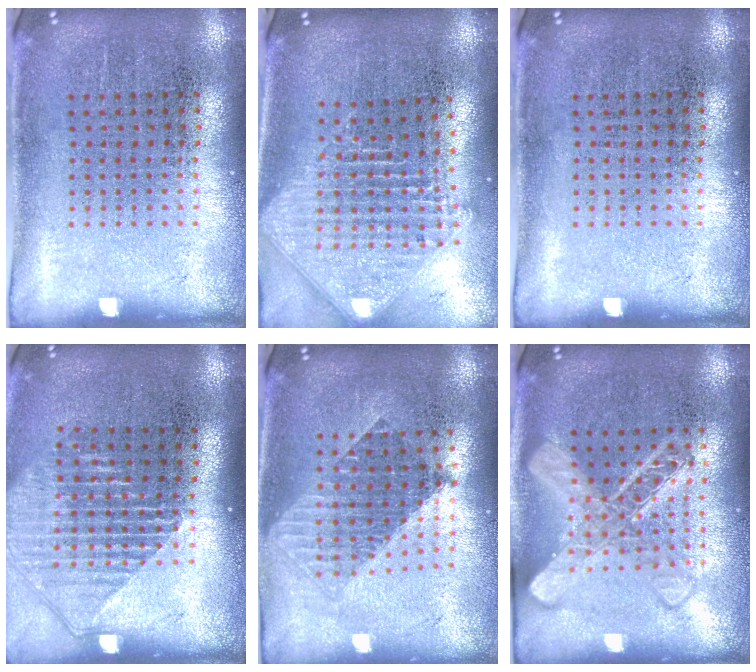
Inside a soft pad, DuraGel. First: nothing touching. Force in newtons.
{"total": 2.5, "press": 1.8, "slide": 1.6}
{"total": 0.0}
{"total": 1.6, "press": 1.4, "slide": 0.7}
{"total": 1.7, "press": 1.4, "slide": 1.0}
{"total": 2.4, "press": 2.4, "slide": 0.4}